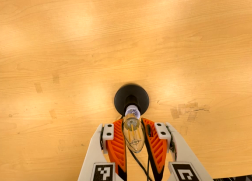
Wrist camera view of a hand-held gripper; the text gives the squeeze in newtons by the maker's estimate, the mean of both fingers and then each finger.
{"total": 19.6, "left": 21.4, "right": 17.9}